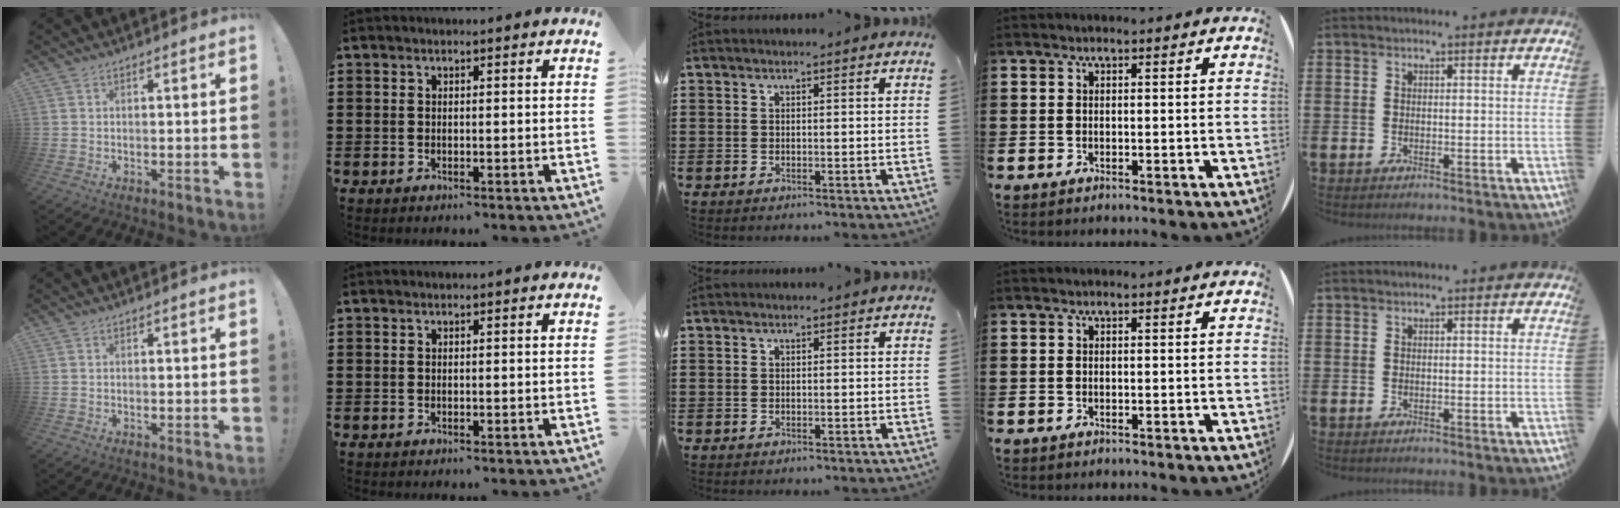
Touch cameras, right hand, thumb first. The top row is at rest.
{}